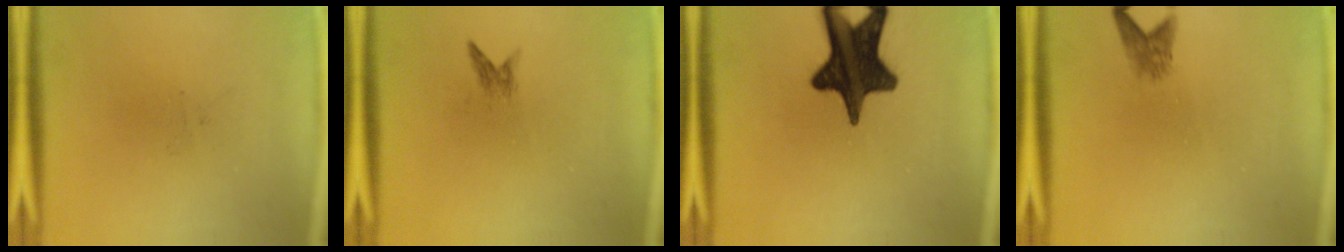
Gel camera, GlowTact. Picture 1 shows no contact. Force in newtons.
{"total": 0.9}
{"total": 16.9}
{"total": 2.0}